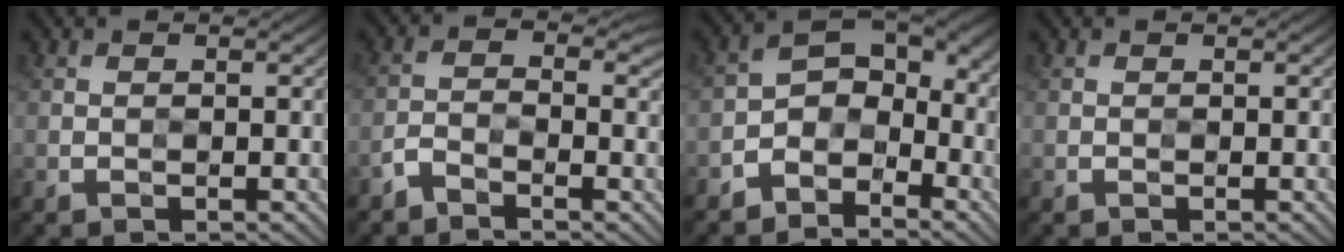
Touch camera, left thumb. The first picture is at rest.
{"total": 2.5, "force": [-2.2, 0.8, 0.9], "torque": [-0.022, -0.003, -0.056]}
{"total": 6.4, "force": [-4.0, 3.6, 3.4], "torque": [-0.043, -0.002, -0.091]}
{"total": 0.0}